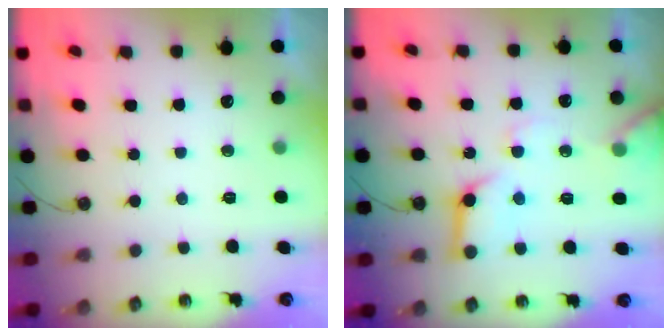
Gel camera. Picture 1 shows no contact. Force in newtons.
{"total": 13.9, "press": 13.8, "slide": 1.6}